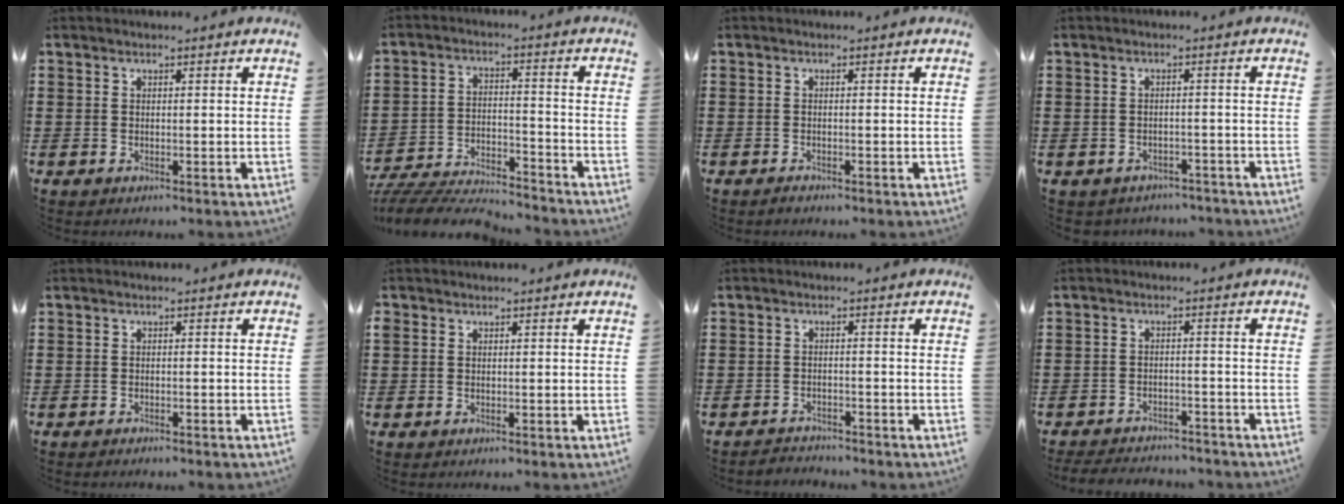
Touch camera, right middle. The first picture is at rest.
{"total": 6.9, "force": [-6.7, 0.8, 1.2], "torque": [-0.024, 0.012, -0.133]}
{"total": 0.6, "force": [-0.5, 0.1, 0.1], "torque": [-0.005, -0.003, -0.010]}
{"total": 2.0, "force": [-1.8, 0.6, -0.3], "torque": [-0.004, 0.002, -0.044]}
{"total": 0.7, "force": [-0.7, 0.1, 0.1], "torque": [-0.004, 0.000, -0.015]}
{"total": 0.6, "force": [0.3, 0.5, 0.0], "torque": [-0.001, 0.006, 0.004]}
{"total": 2.4, "force": [-2.3, 0.5, -0.3], "torque": [-0.002, 0.002, -0.053]}
{"total": 3.7, "force": [-3.6, 0.7, 0.1], "torque": [-0.012, 0.000, -0.080]}